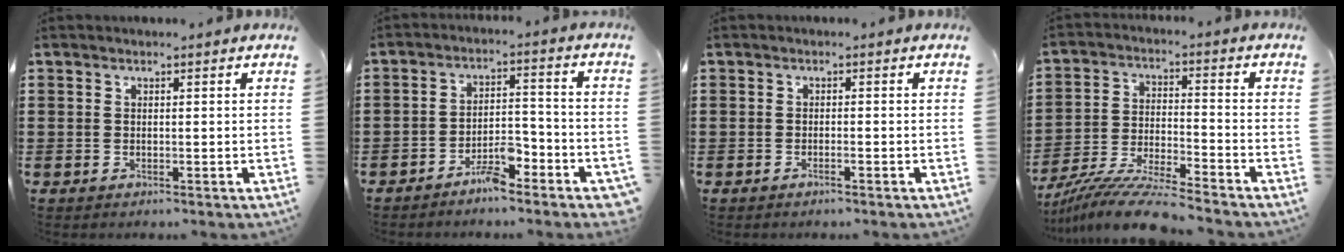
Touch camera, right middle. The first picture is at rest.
{"total": 5.7, "force": [-4.4, 1.6, 3.2], "torque": [-0.064, 0.012, -0.086]}
{"total": 0.9, "force": [-0.6, 0.0, 0.6], "torque": [-0.012, -0.003, -0.010]}
{"total": 9.2, "force": [-8.6, -0.1, 3.2], "torque": [-0.062, 0.002, -0.169]}